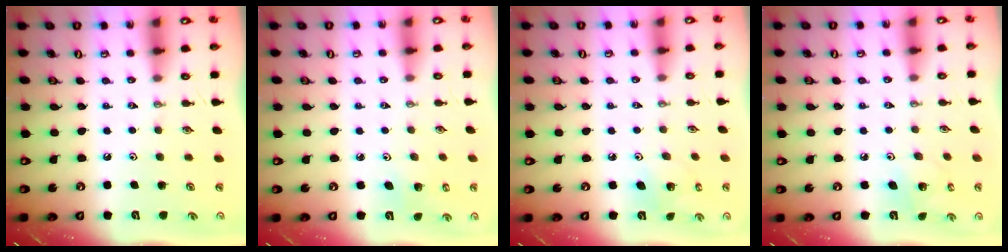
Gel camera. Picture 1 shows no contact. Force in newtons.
{"total": 3.0, "press": 2.9, "slide": 0.4}
{"total": 4.7, "press": 4.7, "slide": 0.2}
{"total": 4.4, "press": 4.4, "slide": 0.2}